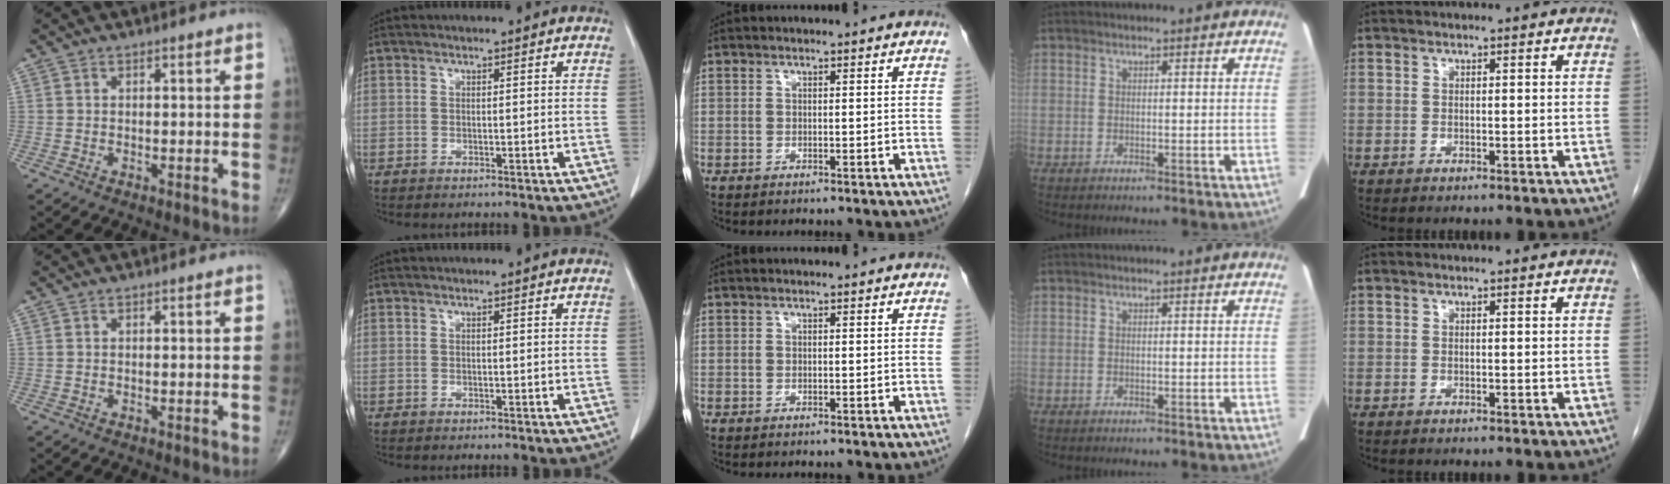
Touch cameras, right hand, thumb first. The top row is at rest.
{}